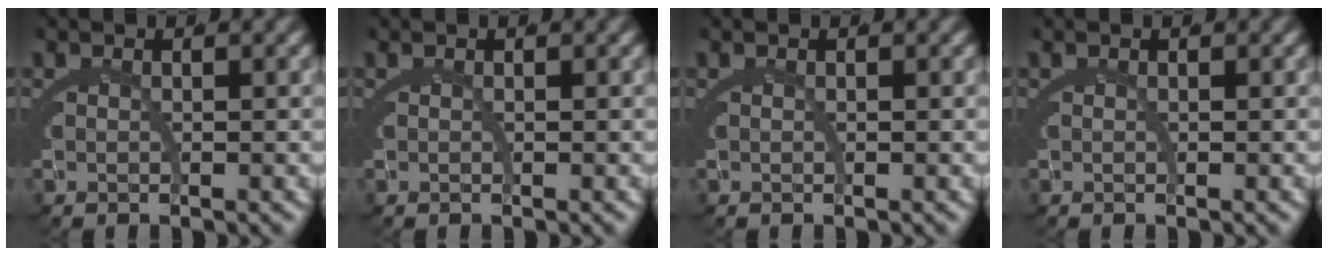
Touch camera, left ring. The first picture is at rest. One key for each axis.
{"total": 0.0}
{"total": 0.0}
{"total": 0.0}